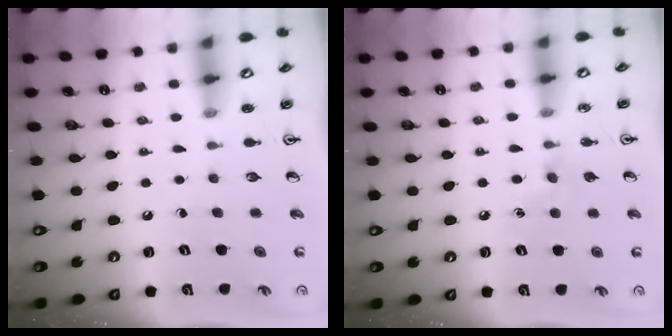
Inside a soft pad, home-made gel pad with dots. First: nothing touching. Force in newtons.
{"total": 5.4, "press": 5.3, "slide": 0.8}